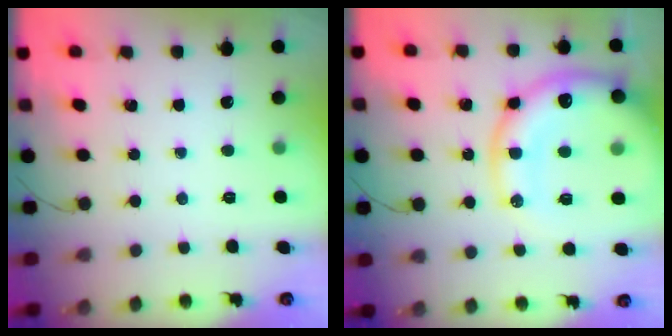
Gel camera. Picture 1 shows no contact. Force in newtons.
{"total": 22.7, "press": 22.1, "slide": 4.8}